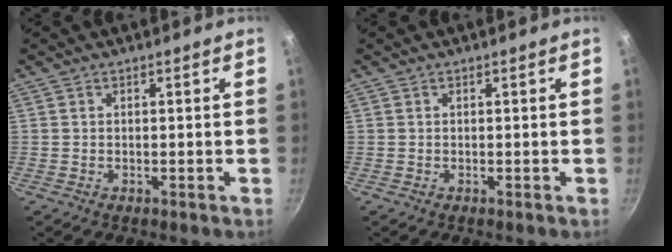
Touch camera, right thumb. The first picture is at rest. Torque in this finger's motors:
{"motor_torque": [0.00, 0.00, 0.00, 0.00, 0.00]}